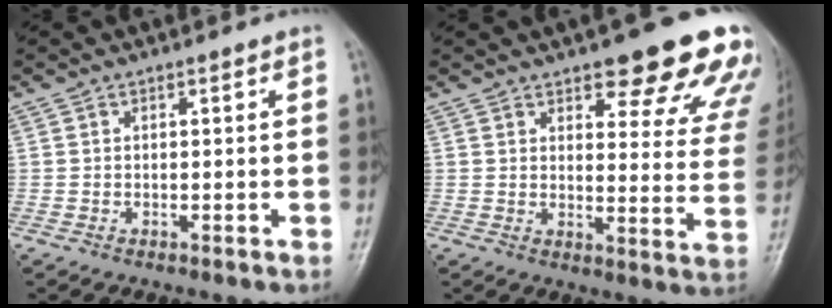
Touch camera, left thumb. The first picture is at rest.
{"total": 18.4, "force": [13.1, 5.9, 11.5], "torque": [-0.090, -0.060, 0.148]}